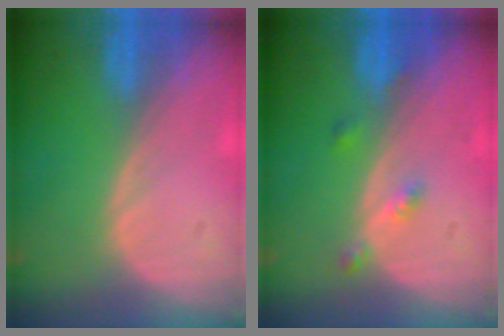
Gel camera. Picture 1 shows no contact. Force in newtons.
{"total": 2.7, "press": 2.3, "slide": 1.5}